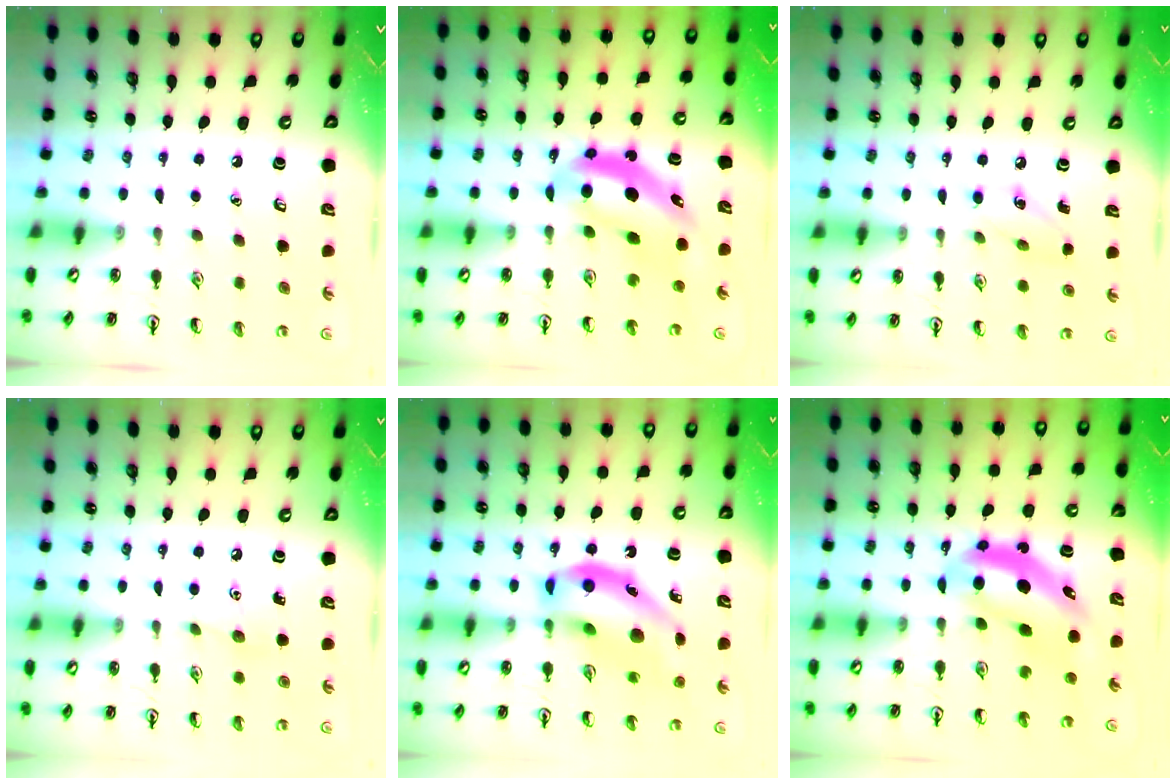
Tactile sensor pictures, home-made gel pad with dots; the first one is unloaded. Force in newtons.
{"total": 6.9, "press": 6.6, "slide": 1.9}
{"total": 5.3, "press": 5.1, "slide": 1.3}
{"total": 5.7, "press": 5.4, "slide": 1.9}
{"total": 17.3, "press": 16.7, "slide": 4.8}
{"total": 6.9, "press": 6.6, "slide": 1.9}